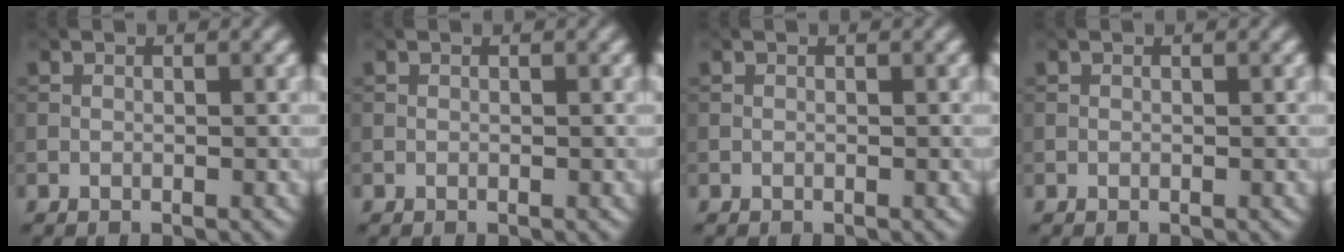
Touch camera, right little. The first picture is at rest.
{"total": 0.0}
{"total": 0.0}
{"total": 0.0}